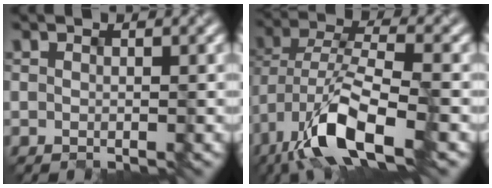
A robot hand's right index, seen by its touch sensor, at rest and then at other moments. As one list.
[{"total": 9.6, "force": [-5.2, 3.5, 7.2], "torque": [-0.140, 0.001, -0.098]}]